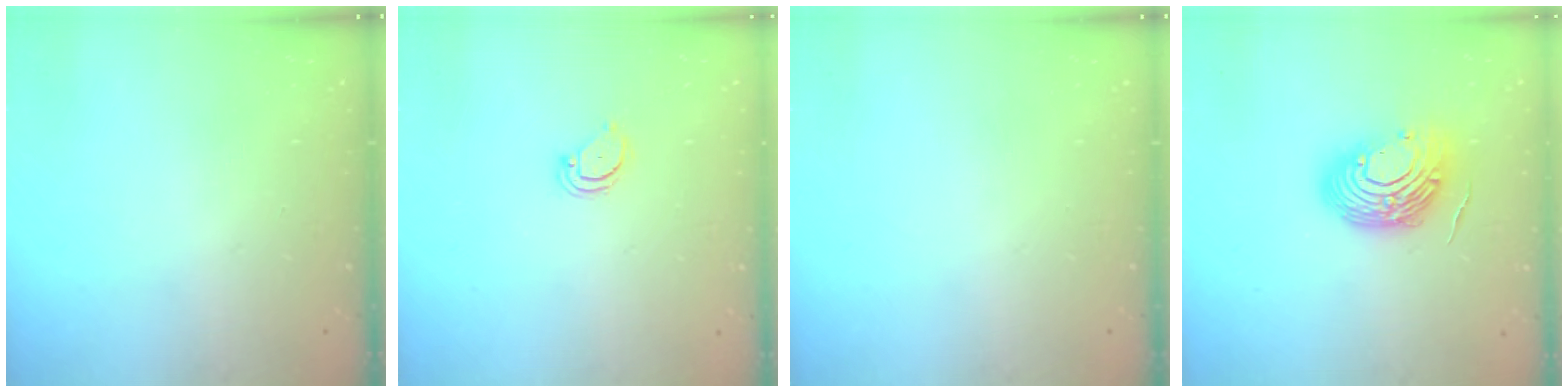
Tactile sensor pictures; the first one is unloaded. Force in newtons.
{"total": 2.6, "press": 2.6, "slide": 0.2}
{"total": 0.0}
{"total": 12.9, "press": 12.7, "slide": 2.1}